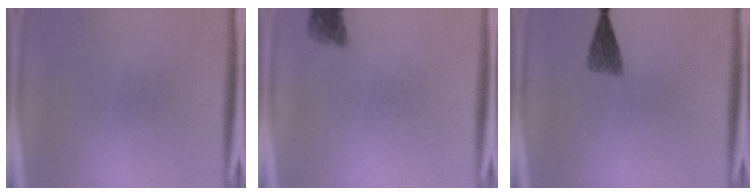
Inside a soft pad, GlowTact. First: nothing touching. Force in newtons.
{"total": 2.4}
{"total": 2.9}